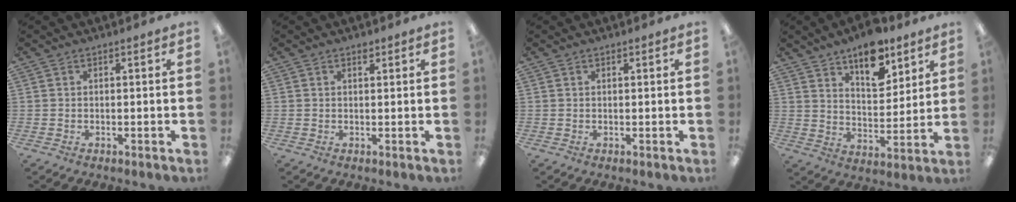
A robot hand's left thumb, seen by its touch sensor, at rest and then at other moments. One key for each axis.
{"total": 1.3, "fx": 1.0, "fy": 0.5, "fz": 0.7, "tx": -0.006, "ty": -0.003, "tz": 0.016}
{"total": 0.6, "fx": 0.5, "fy": 0.3, "fz": 0.2, "tx": -0.004, "ty": 0.002, "tz": 0.008}
{"total": 13.1, "fx": 9.4, "fy": 6.1, "fz": 6.9, "tx": -0.087, "ty": -0.054, "tz": 0.161}